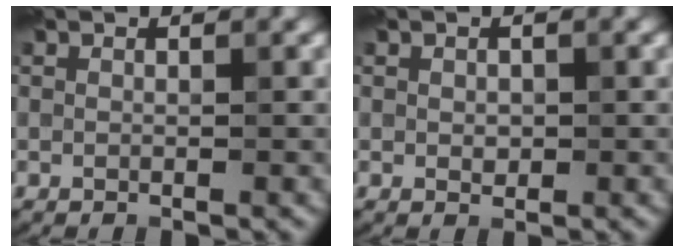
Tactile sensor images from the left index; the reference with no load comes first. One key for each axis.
{"total": 0.9, "fx": 0.0, "fy": 0.7, "fz": 0.6, "tx": -0.009, "ty": -0.004, "tz": 0.002}